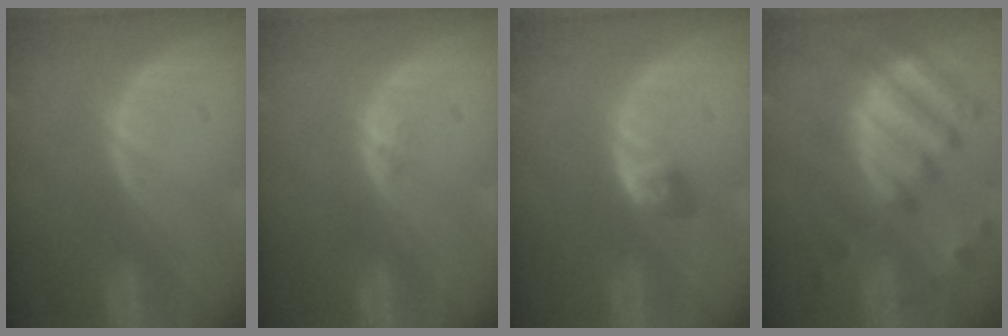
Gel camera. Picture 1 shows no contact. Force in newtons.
{"total": 1.1, "press": 0.8, "slide": 0.7}
{"total": 2.9, "press": 2.5, "slide": 1.6}
{"total": 11.9, "press": 10.4, "slide": 5.8}